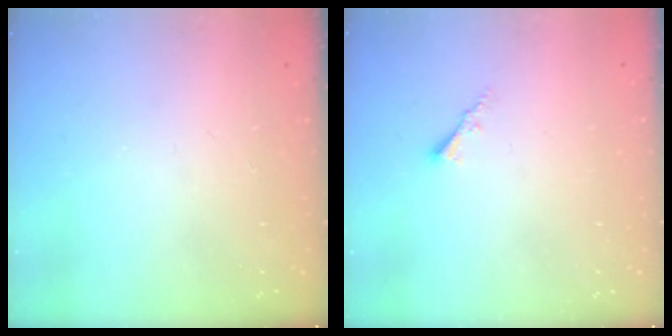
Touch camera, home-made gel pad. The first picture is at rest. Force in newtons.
{"total": 2.1, "press": 2.1, "slide": 0.3}